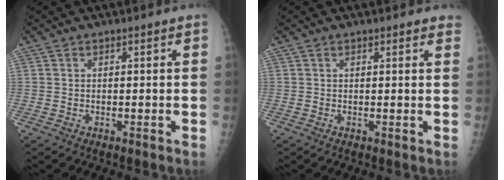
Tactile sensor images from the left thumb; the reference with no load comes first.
{"total": 2.4, "force": [2.0, 0.7, 1.2], "torque": [0.002, 0.000, 0.018]}